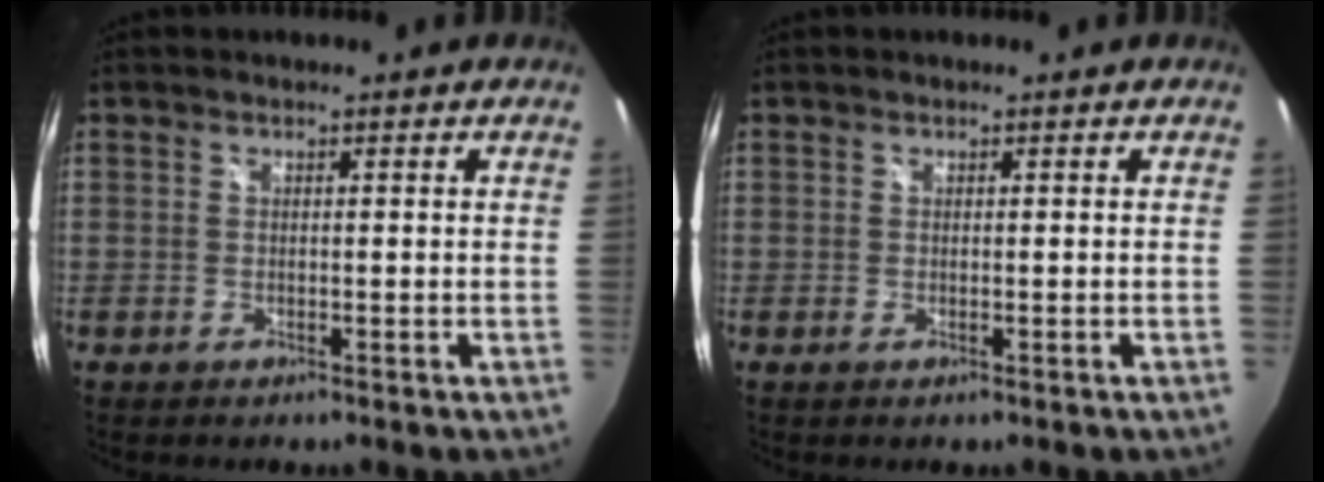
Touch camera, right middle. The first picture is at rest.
{"total": 0.0}